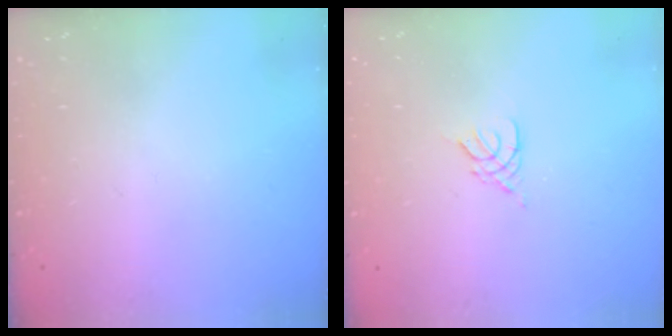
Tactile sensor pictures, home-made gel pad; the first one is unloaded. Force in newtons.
{"total": 2.7, "press": 2.7, "slide": 0.5}